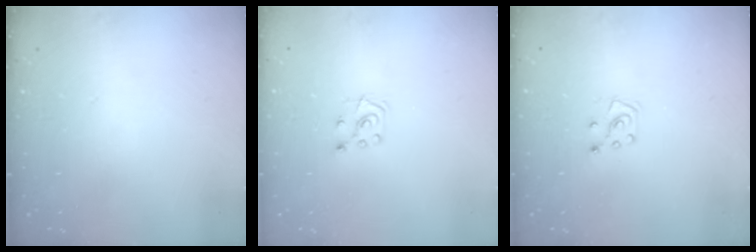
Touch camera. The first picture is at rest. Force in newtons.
{"total": 4.6, "press": 4.6, "slide": 0.5}
{"total": 6.2, "press": 6.1, "slide": 0.6}